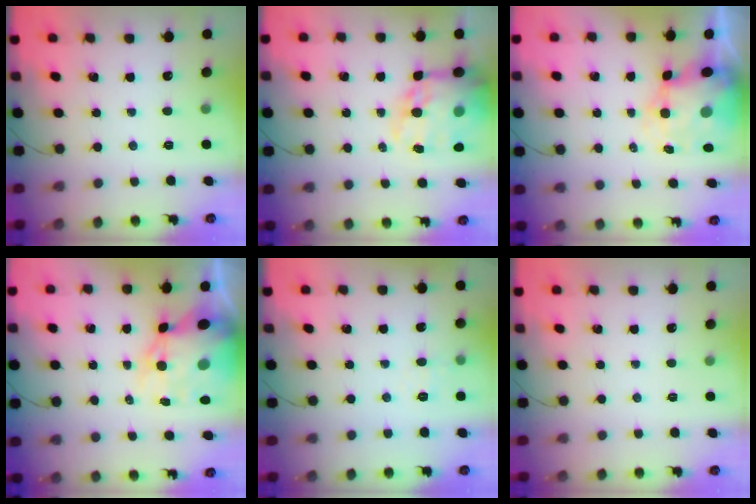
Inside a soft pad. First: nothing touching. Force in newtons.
{"total": 21.5, "press": 20.8, "slide": 5.3}
{"total": 7.4, "press": 7.0, "slide": 2.4}
{"total": 13.6, "press": 13.2, "slide": 3.5}
{"total": 5.7, "press": 5.5, "slide": 1.4}
{"total": 0.0}